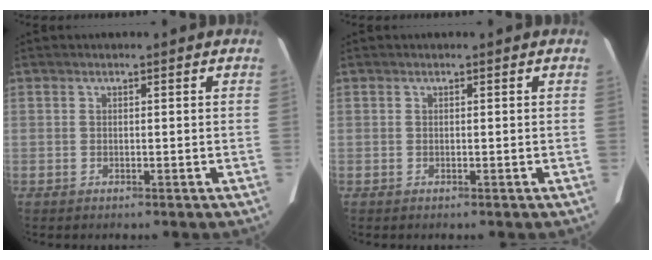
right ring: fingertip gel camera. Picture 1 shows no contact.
{"total": 0.0}